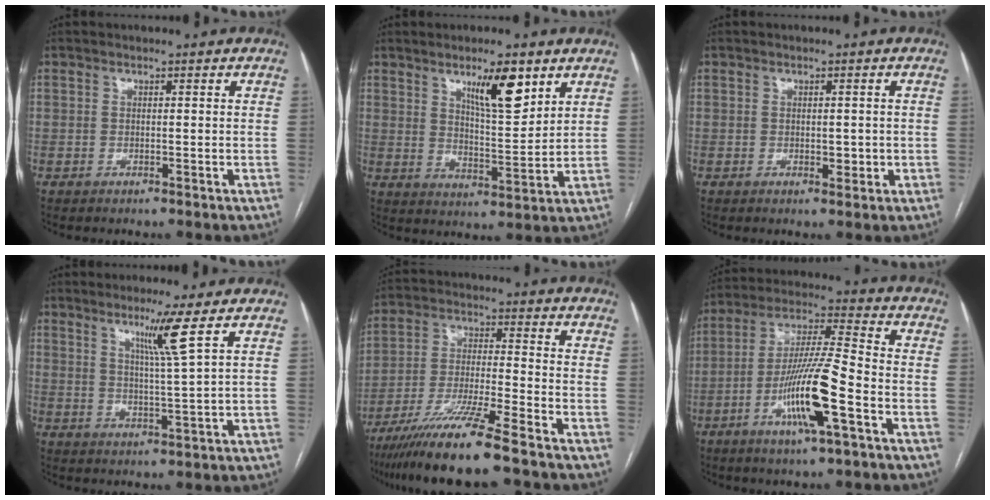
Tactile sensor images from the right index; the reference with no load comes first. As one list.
[{"total": 8.8, "force": [5.2, 1.8, 6.9], "torque": [-0.117, -0.007, 0.089]}, {"total": 1.9, "force": [-0.3, 1.0, 1.6], "torque": [-0.021, 0.001, 0.002]}, {"total": 5.7, "force": [3.0, -2.0, 4.4], "torque": [-0.082, -0.016, 0.059]}, {"total": 13.2, "force": [-9.8, -0.6, 8.8], "torque": [-0.165, -0.034, -0.175]}, {"total": 13.8, "force": [-5.2, 0.6, 12.7], "torque": [-0.245, -0.005, -0.095]}]